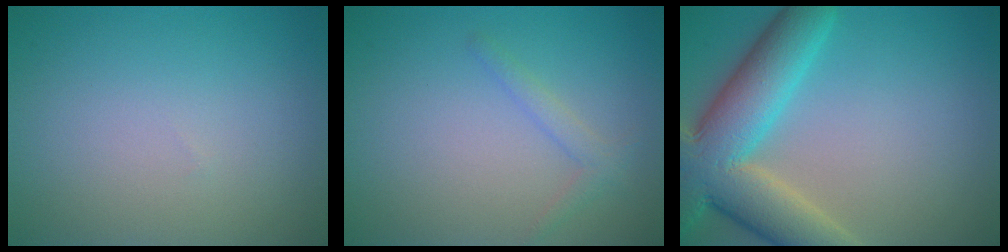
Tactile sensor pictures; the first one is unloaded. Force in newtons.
{"total": 1.4, "press": 1.4, "slide": 0.1}
{"total": 10.0, "press": 10.0, "slide": 0.7}